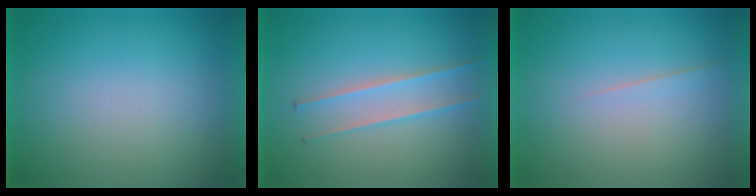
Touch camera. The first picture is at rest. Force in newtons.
{"total": 2.4}
{"total": 1.6}